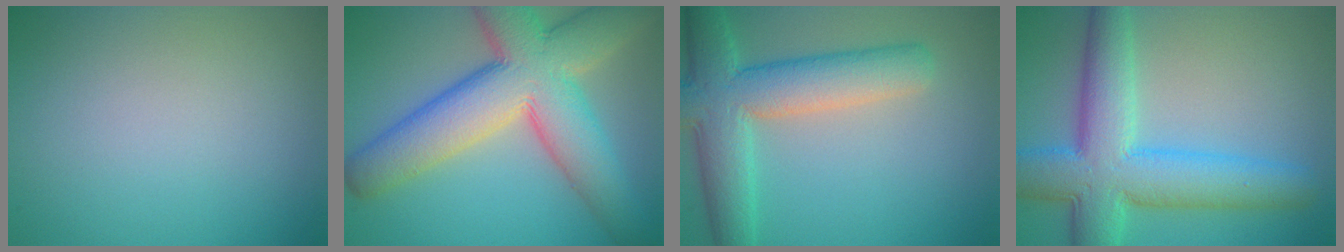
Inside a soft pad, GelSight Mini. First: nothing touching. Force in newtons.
{"total": 12.0, "press": 11.9, "slide": 0.9}
{"total": 7.7, "press": 7.7, "slide": 0.4}
{"total": 9.3, "press": 9.3, "slide": 0.3}